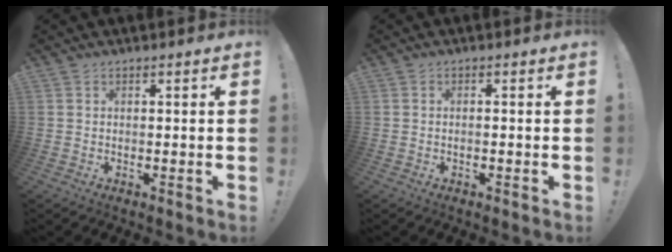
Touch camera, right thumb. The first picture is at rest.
{"total": 0.8, "force": [-0.7, -0.3, 0.4], "torque": [-0.015, 0.002, -0.010]}